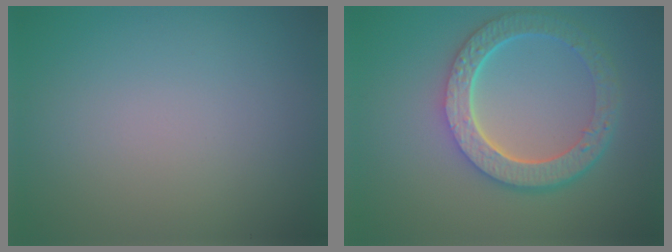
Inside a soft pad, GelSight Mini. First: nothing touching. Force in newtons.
{"total": 6.1, "press": 4.6, "slide": 4.1}